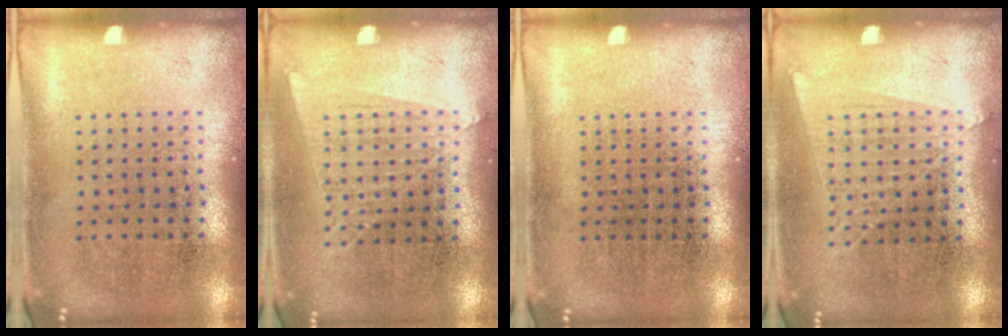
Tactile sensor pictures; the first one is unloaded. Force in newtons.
{"total": 0.7, "press": 0.5, "slide": 0.5}
{"total": 0.0}
{"total": 0.7, "press": 0.5, "slide": 0.5}